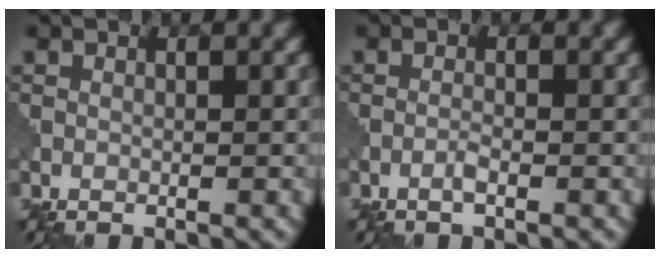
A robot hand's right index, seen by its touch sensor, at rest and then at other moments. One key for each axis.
{"total": 0.9, "fx": -0.5, "fy": 0.1, "fz": 0.7, "tx": -0.015, "ty": 0.003, "tz": -0.013}